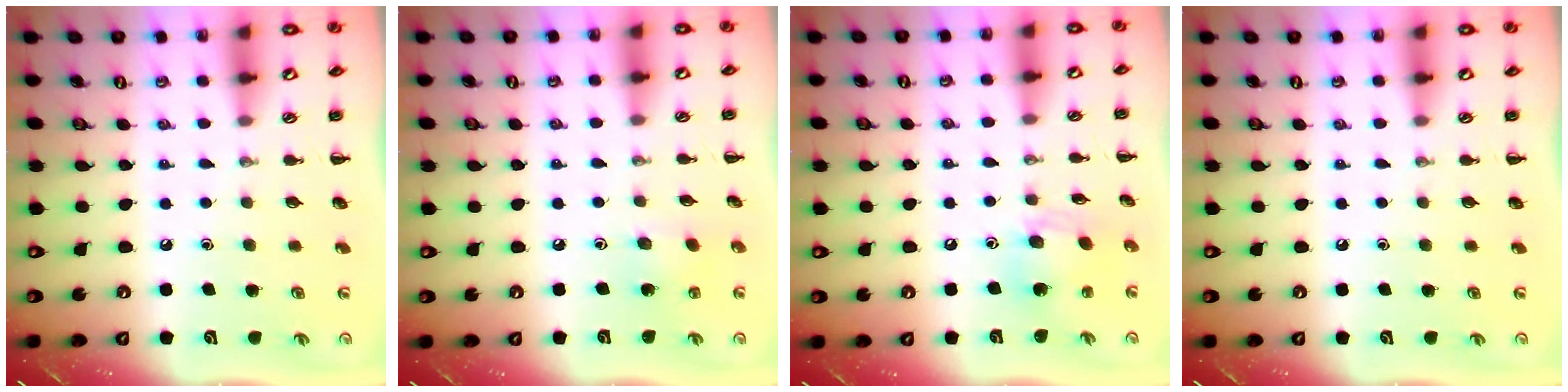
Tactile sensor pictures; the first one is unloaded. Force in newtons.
{"total": 3.4, "press": 3.3, "slide": 0.9}
{"total": 9.8, "press": 9.7, "slide": 1.1}
{"total": 0.0}